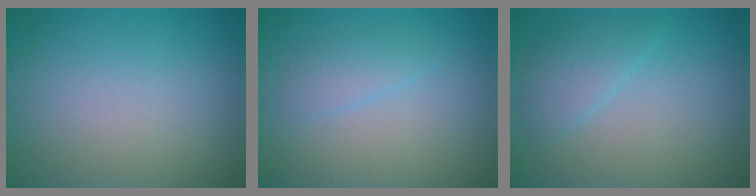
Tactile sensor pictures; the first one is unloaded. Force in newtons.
{"total": 1.6, "press": 1.6, "slide": 0.1}
{"total": 2.3, "press": 2.3, "slide": 0.3}